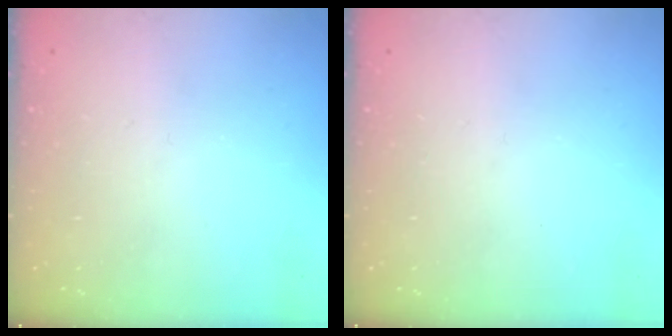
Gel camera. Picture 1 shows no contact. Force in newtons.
{"total": 0.0}